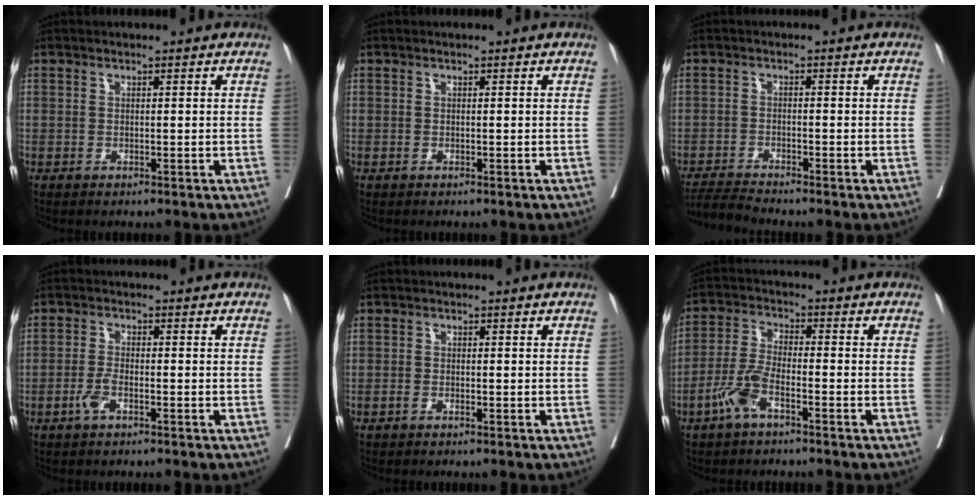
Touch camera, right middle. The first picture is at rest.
{"total": 0.0}
{"total": 3.4, "force": [-3.1, -1.2, 0.1], "torque": [-0.009, -0.020, -0.061]}
{"total": 2.6, "force": [-1.4, 0.7, 2.1], "torque": [-0.047, 0.000, -0.030]}
{"total": 0.8, "force": [-0.5, 0.3, 0.6], "torque": [-0.010, 0.001, -0.009]}
{"total": 5.7, "force": [-3.3, 1.6, 4.5], "torque": [-0.106, 0.000, -0.069]}